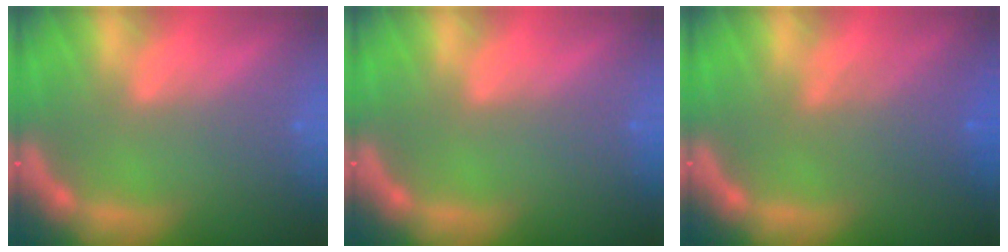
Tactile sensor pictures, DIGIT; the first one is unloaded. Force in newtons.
{"total": 0.0}
{"total": 4.1}